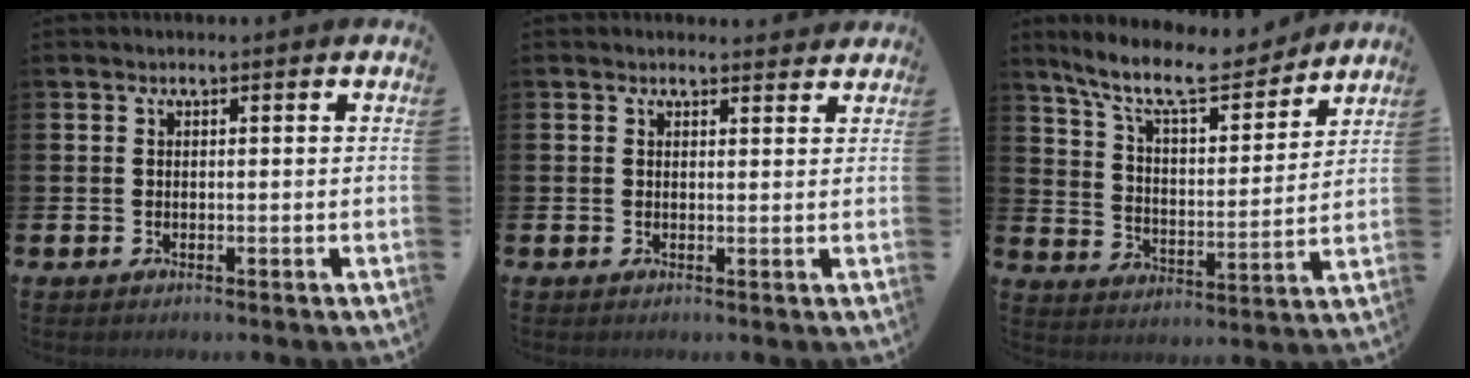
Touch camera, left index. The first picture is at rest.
{"total": 1.4, "force": [1.3, 0.4, 0.1], "torque": [0.009, -0.005, 0.022]}
{"total": 10.8, "force": [9.4, 2.7, 4.5], "torque": [-0.111, -0.058, 0.162]}